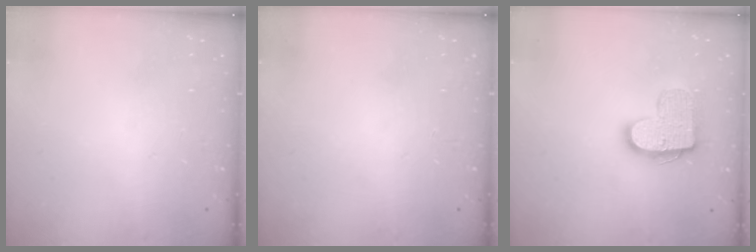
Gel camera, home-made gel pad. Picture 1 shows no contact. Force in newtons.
{"total": 0.0}
{"total": 13.5, "press": 13.5, "slide": 0.6}